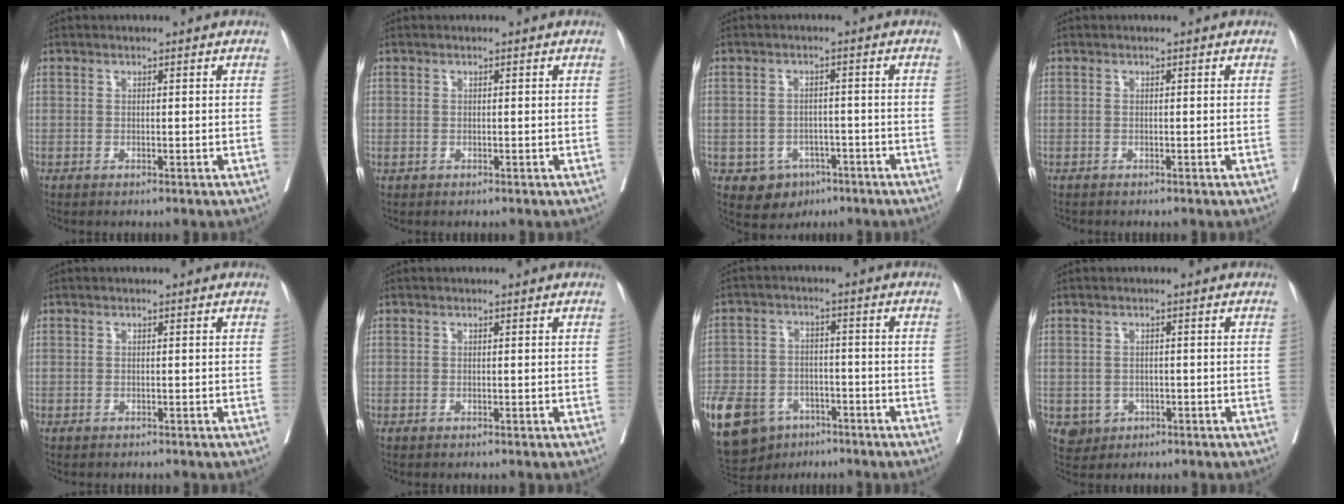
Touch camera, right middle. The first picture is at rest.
{"total": 0.0}
{"total": 5.0, "force": [-2.7, 4.0, 1.4], "torque": [-0.016, 0.006, -0.031]}
{"total": 0.6, "force": [-0.6, 0.1, 0.1], "torque": [-0.007, -0.002, -0.013]}
{"total": 0.8, "force": [-0.7, 0.4, 0.0], "torque": [-0.009, 0.001, -0.012]}
{"total": 0.0}
{"total": 21.9, "force": [-12.4, 14.7, 10.4], "torque": [-0.314, -0.022, -0.194]}
{"total": 3.4, "force": [-1.2, 3.1, 0.7], "torque": [-0.005, 0.004, -0.012]}